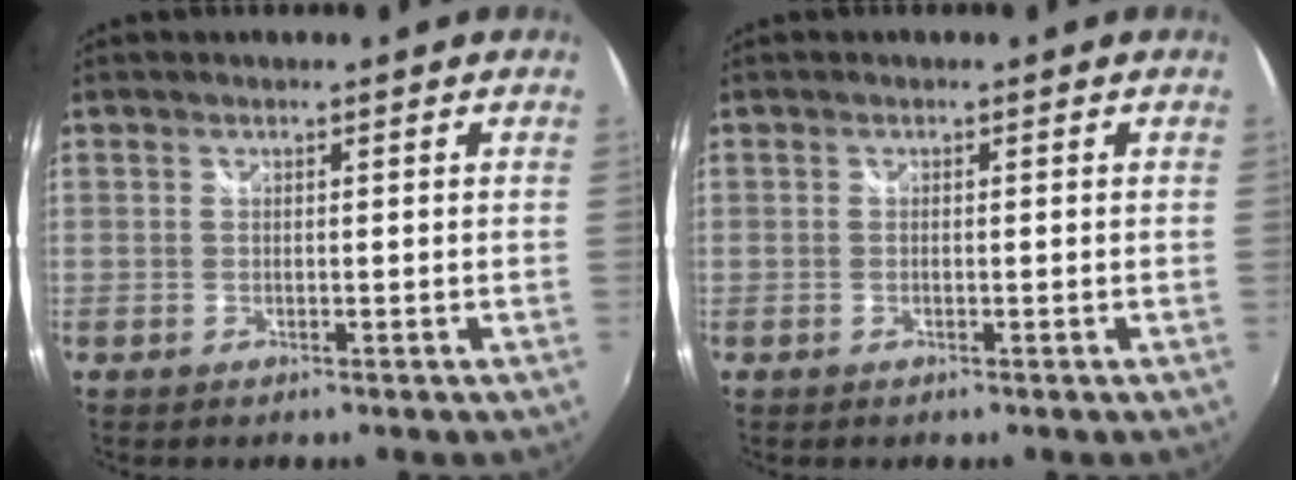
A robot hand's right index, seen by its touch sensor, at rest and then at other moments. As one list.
[{"total": 0.5, "force": [-0.1, 0.3, 0.5], "torque": [-0.012, 0.000, -0.005]}]